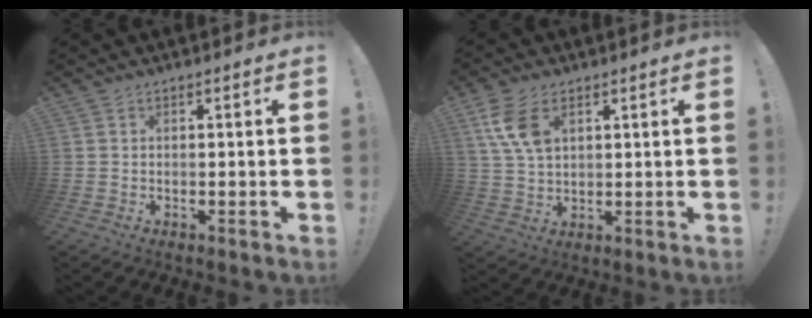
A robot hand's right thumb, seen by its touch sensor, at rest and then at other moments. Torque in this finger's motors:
{"motor_torque": [0.94, 0.97, 0.28, 0.53, 0.13]}